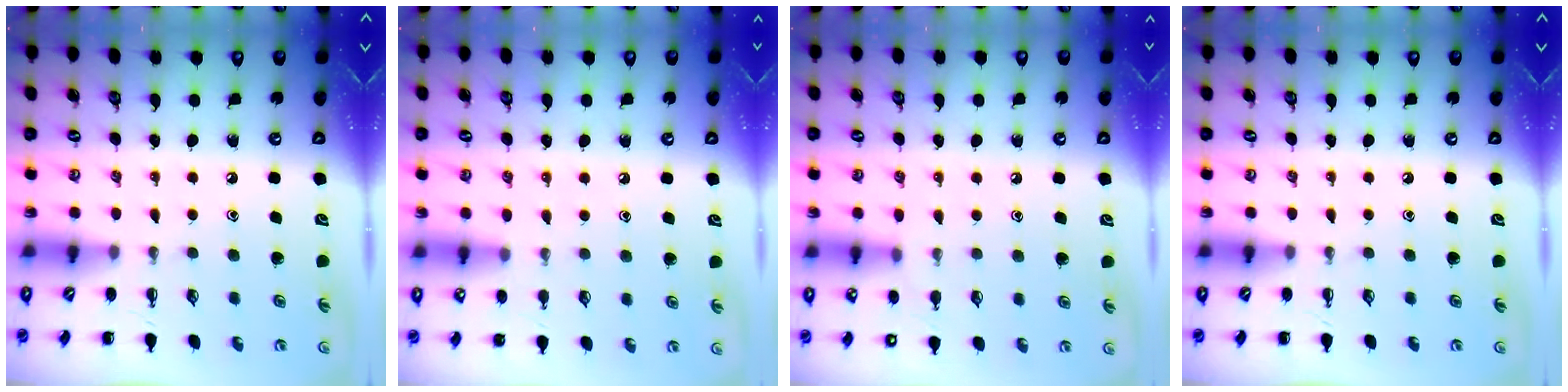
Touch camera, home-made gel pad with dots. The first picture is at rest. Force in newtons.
{"total": 6.7, "press": 6.3, "slide": 2.3}
{"total": 8.1, "press": 7.7, "slide": 2.5}
{"total": 0.0}